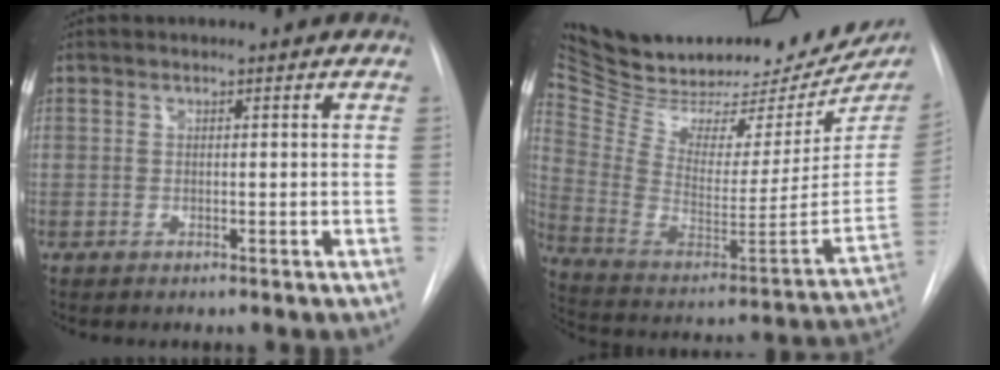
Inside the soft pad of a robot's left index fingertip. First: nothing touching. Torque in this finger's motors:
{"motor_torque": [0.18, -0.78, -0.89, -0.12]}